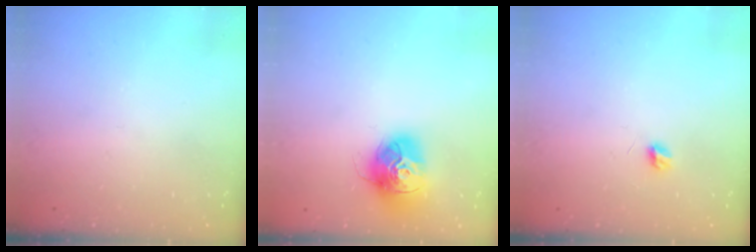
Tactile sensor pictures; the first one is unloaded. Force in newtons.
{"total": 15.7, "press": 15.6, "slide": 1.6}
{"total": 3.9, "press": 3.9, "slide": 0.3}